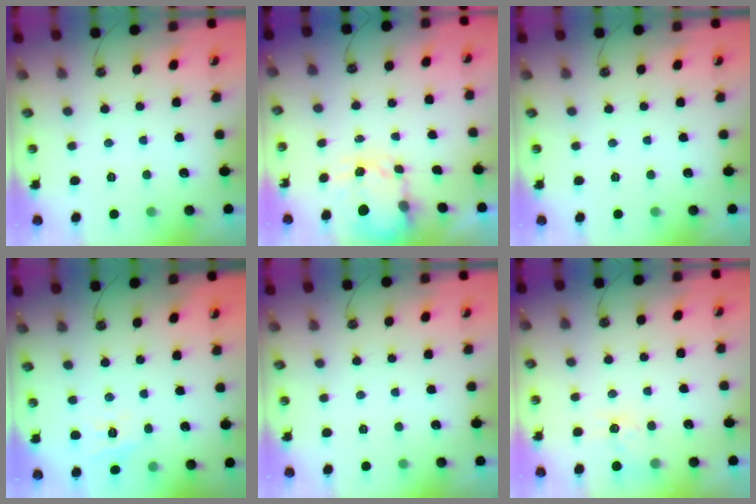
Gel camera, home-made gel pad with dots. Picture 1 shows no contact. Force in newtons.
{"total": 3.5, "press": 3.5, "slide": 0.4}
{"total": 0.0}
{"total": 5.6, "press": 5.6, "slide": 0.0}
{"total": 0.0}
{"total": 4.8, "press": 4.7, "slide": 0.5}